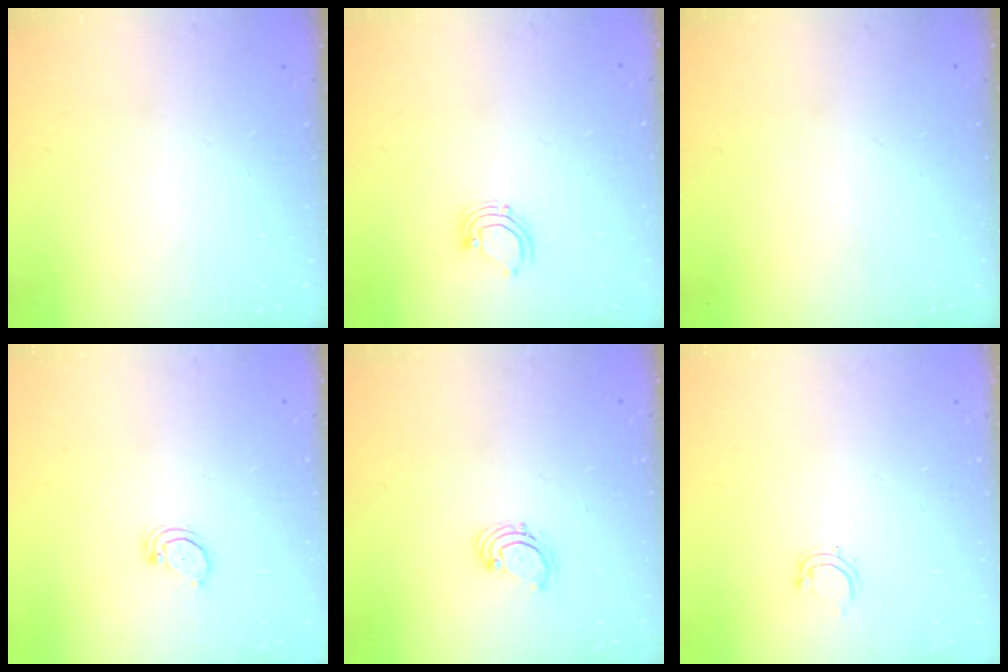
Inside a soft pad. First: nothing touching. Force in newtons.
{"total": 3.4, "press": 3.4, "slide": 0.3}
{"total": 0.0}
{"total": 2.1, "press": 2.1, "slide": 0.2}
{"total": 1.9, "press": 1.8, "slide": 0.2}
{"total": 2.8, "press": 2.7, "slide": 0.5}